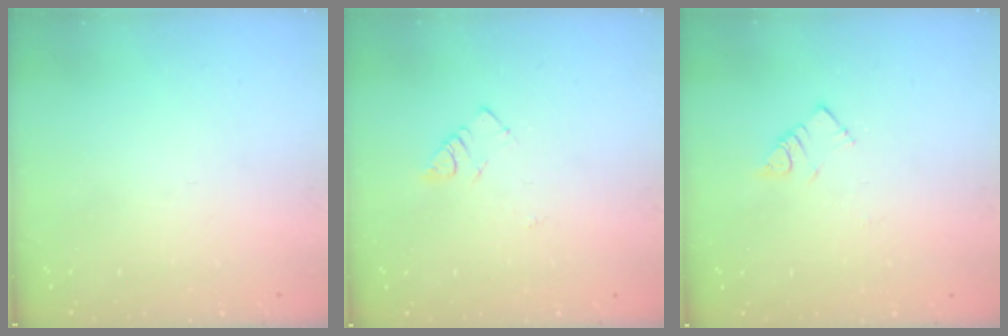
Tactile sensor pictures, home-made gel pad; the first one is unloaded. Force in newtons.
{"total": 2.9, "press": 2.9, "slide": 0.5}
{"total": 4.0, "press": 4.0, "slide": 0.5}